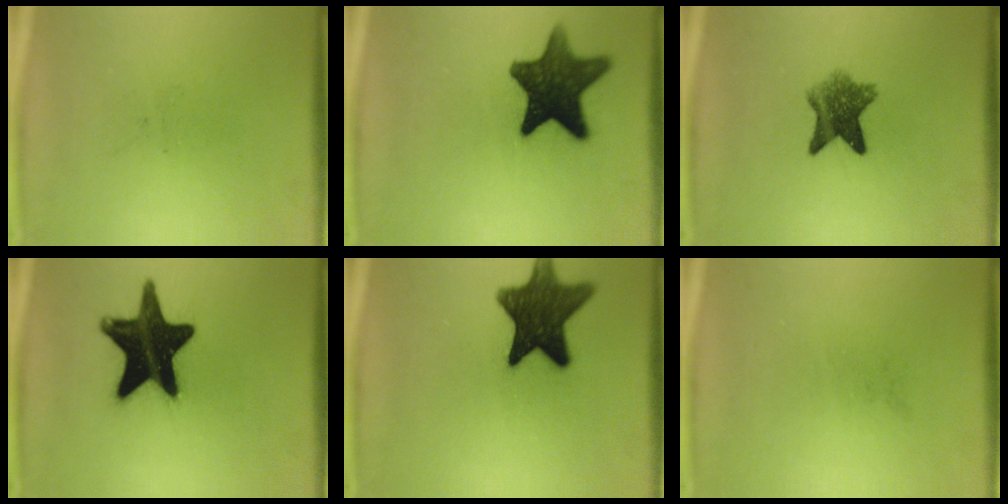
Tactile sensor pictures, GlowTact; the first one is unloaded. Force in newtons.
{"total": 13.2}
{"total": 6.8}
{"total": 18.5}
{"total": 13.3}
{"total": 0.0}